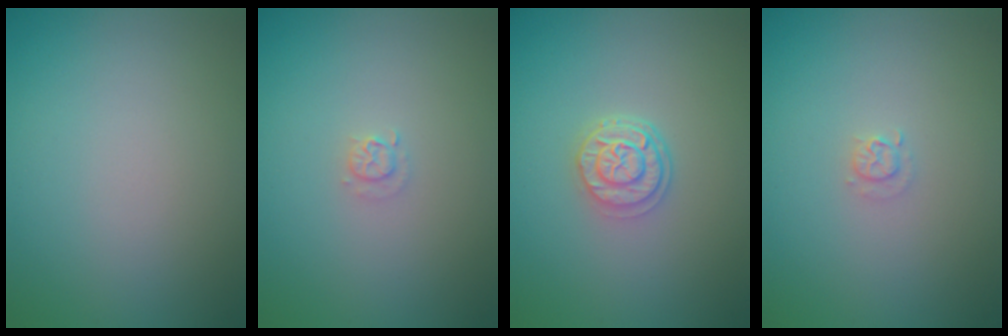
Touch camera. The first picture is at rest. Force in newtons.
{"total": 0.9, "press": 0.9, "slide": 0.1}
{"total": 2.6, "press": 2.1, "slide": 1.5}
{"total": 0.9, "press": 0.9, "slide": 0.1}